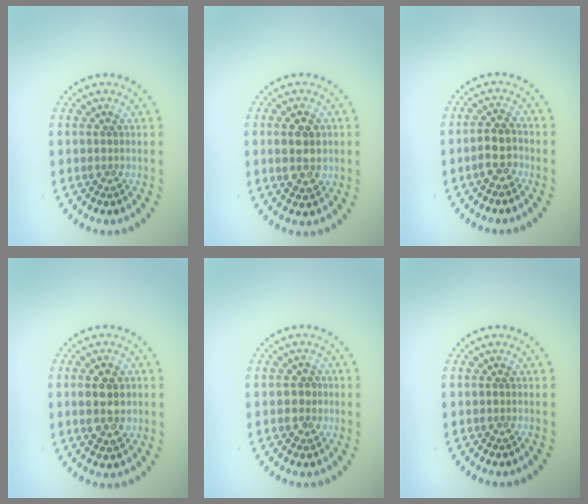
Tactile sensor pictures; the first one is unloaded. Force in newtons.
{"total": 2.9, "press": 2.9, "slide": 0.4}
{"total": 2.5, "press": 2.2, "slide": 1.1}
{"total": 3.4, "press": 3.3, "slide": 0.6}
{"total": 1.7, "press": 1.6, "slide": 0.6}
{"total": 0.0}